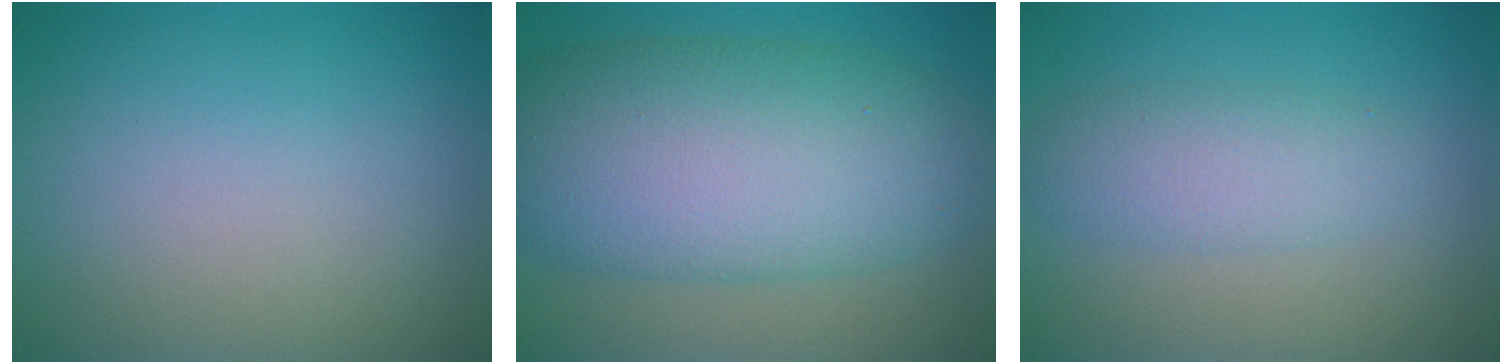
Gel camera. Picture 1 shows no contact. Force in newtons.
{"total": 12.2, "press": 12.2, "slide": 0.2}
{"total": 3.0, "press": 3.0, "slide": 0.1}